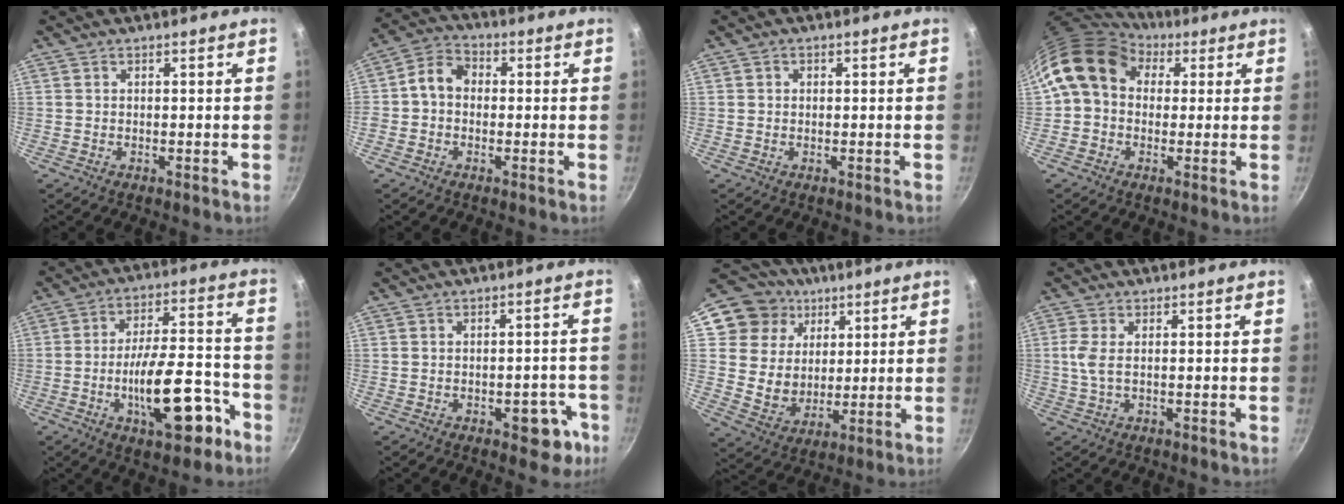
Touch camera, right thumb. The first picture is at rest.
{"total": 5.7, "force": [-0.3, 4.6, 3.3], "torque": [-0.042, 0.019, -0.025]}
{"total": 0.9, "force": [0.1, 0.8, 0.3], "torque": [-0.003, 0.003, 0.001]}
{"total": 12.8, "force": [4.0, 10.0, 7.0], "torque": [-0.104, 0.016, 0.052]}
{"total": 16.5, "force": [-6.9, 6.6, 13.5], "torque": [-0.181, 0.053, -0.097]}
{"total": 6.6, "force": [-3.0, 3.7, 4.6], "torque": [-0.025, 0.024, -0.030]}
{"total": 15.6, "force": [6.0, 13.4, 5.3], "torque": [-0.061, -0.007, 0.114]}
{"total": 3.2, "force": [0.3, 1.0, 3.0], "torque": [-0.074, 0.001, 0.005]}